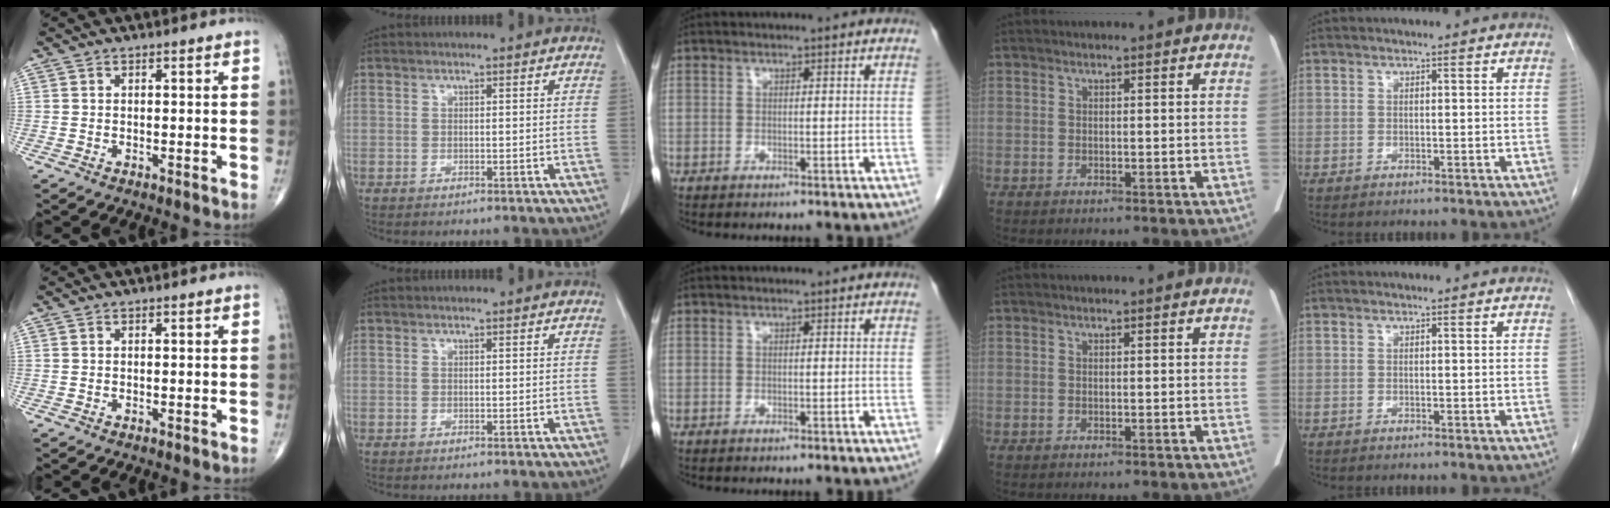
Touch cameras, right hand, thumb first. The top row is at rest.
{}